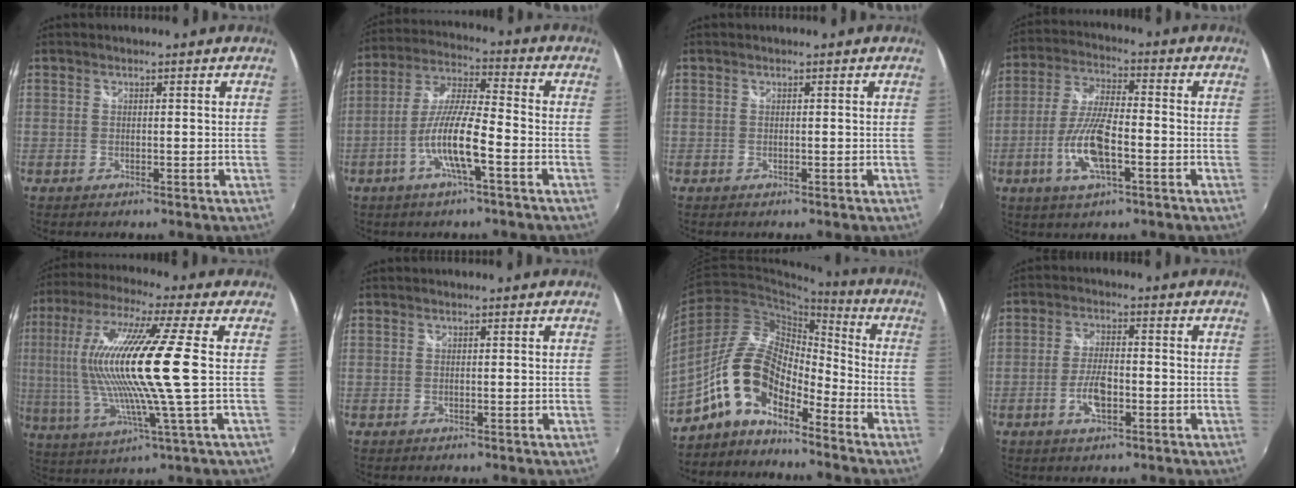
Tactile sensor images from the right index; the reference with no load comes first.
{"total": 10.7, "force": [-4.4, 1.2, 9.6], "torque": [-0.199, -0.001, -0.086]}
{"total": 0.0}
{"total": 11.0, "force": [-4.0, 3.3, 9.7], "torque": [-0.206, -0.003, -0.078]}
{"total": 19.1, "force": [1.2, 1.2, 19.0], "torque": [-0.352, 0.000, 0.021]}
{"total": 0.0}
{"total": 12.6, "force": [-8.0, 5.6, 7.9], "torque": [-0.159, 0.022, -0.166]}
{"total": 5.6, "force": [-2.2, 2.1, 4.6], "torque": [-0.098, 0.000, -0.040]}